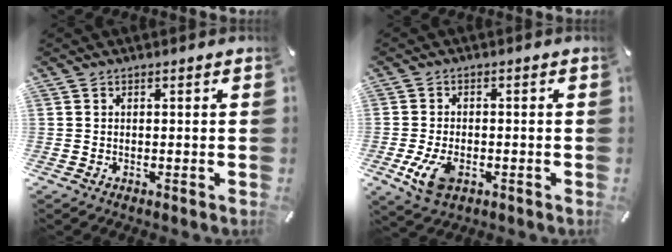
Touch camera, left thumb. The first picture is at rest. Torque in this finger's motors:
{"motor_torque": [-0.16, 1.04, 0.78, 0.40, 0.20]}